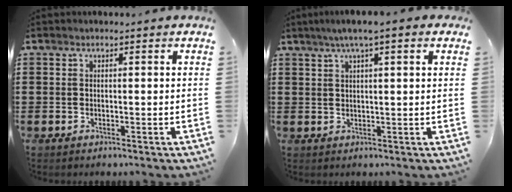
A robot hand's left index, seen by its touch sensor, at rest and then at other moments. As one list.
[{"total": 3.5, "force": [1.9, 0.1, 2.9], "torque": [-0.058, 0.005, 0.032]}]